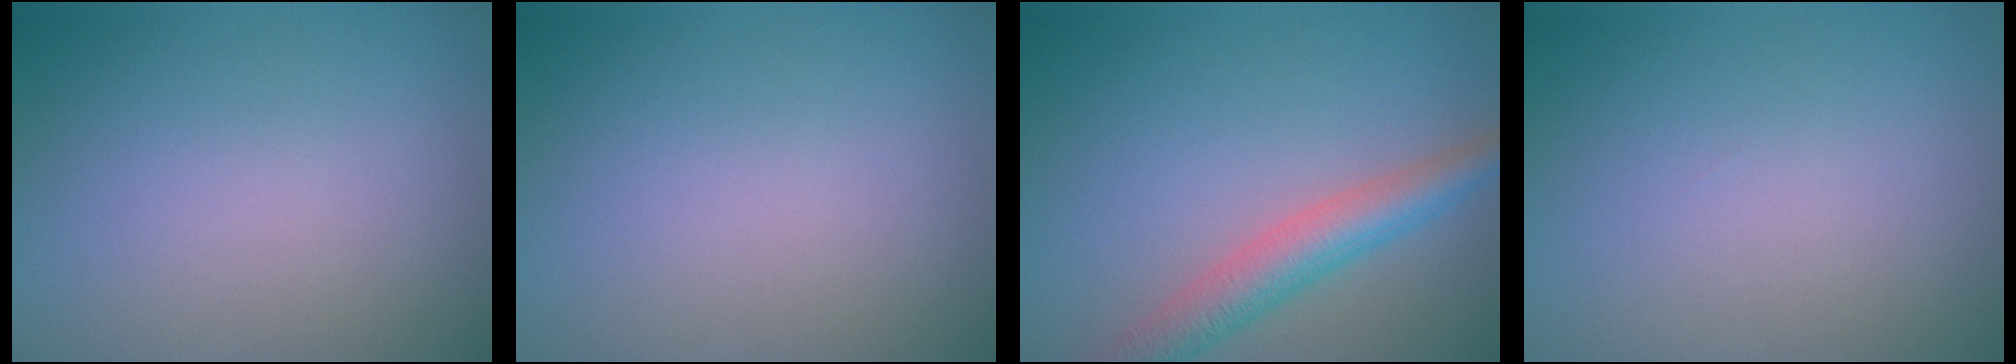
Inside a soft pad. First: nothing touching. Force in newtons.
{"total": 0.0}
{"total": 4.9, "press": 4.9, "slide": 0.2}
{"total": 0.0}